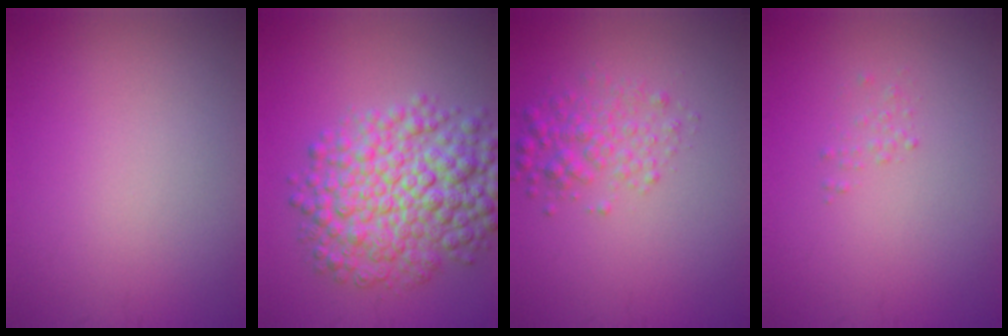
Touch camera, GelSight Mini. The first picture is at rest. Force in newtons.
{"total": 8.6, "press": 8.6, "slide": 0.0}
{"total": 2.8, "press": 2.8, "slide": 0.0}
{"total": 0.6, "press": 0.6, "slide": 0.1}